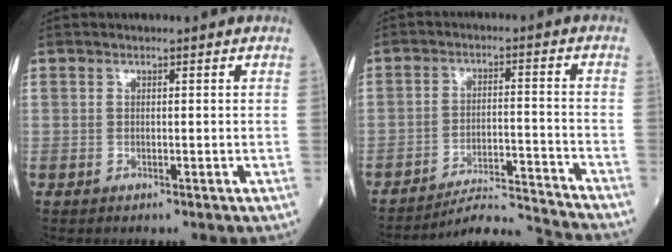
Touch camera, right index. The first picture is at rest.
{"total": 10.5, "force": [-10.1, -2.8, 0.4], "torque": [-0.007, 0.002, -0.167]}